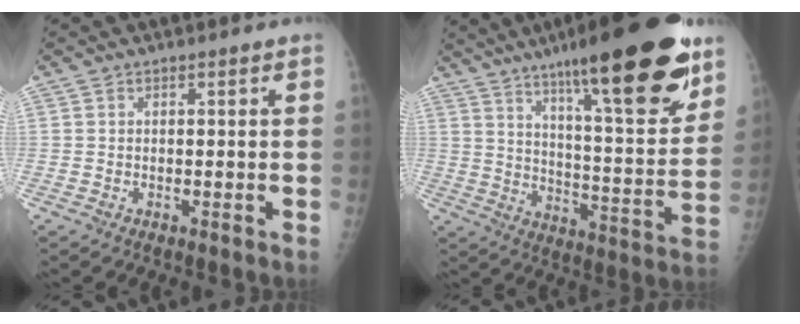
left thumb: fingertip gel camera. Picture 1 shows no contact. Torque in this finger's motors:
{"motor_torque": [2.96, 1.67, 1.81, -0.97, 0.45]}